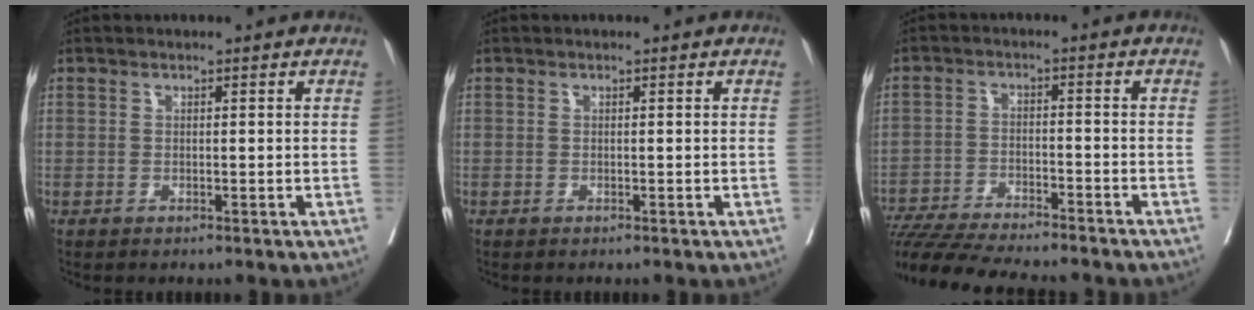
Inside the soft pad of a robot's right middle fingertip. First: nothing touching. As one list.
[{"total": 0.0}, {"total": 17.2, "force": [-15.4, 1.7, 7.4], "torque": [-0.135, -0.027, -0.233]}]